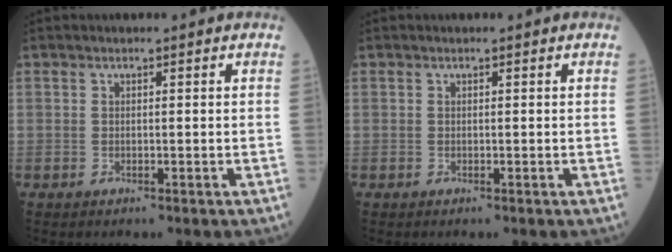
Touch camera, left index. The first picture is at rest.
{"total": 0.0}